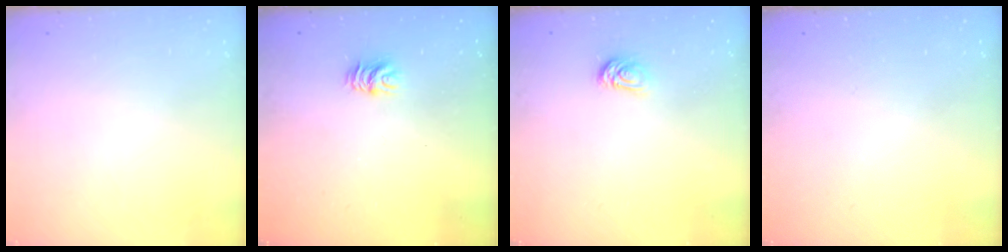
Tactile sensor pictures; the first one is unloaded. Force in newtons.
{"total": 5.3, "press": 5.3, "slide": 0.3}
{"total": 4.4, "press": 4.3, "slide": 0.5}
{"total": 0.0}